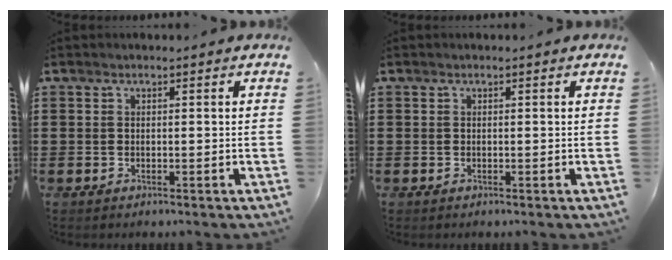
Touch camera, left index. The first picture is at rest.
{"total": 0.0}